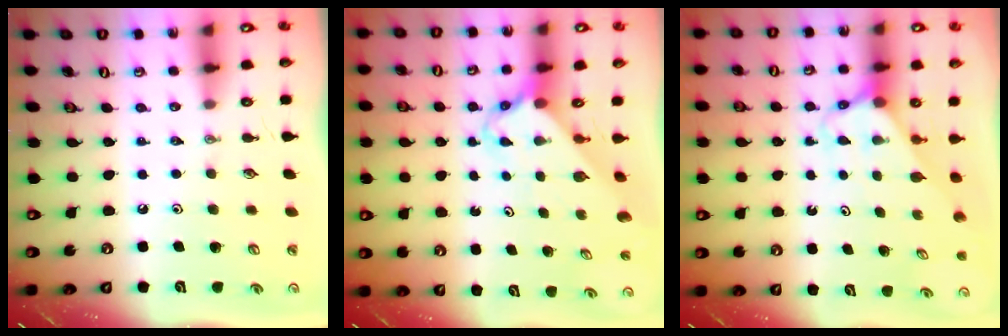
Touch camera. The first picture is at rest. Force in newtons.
{"total": 2.3, "press": 2.3, "slide": 0.2}
{"total": 3.0, "press": 3.0, "slide": 0.2}